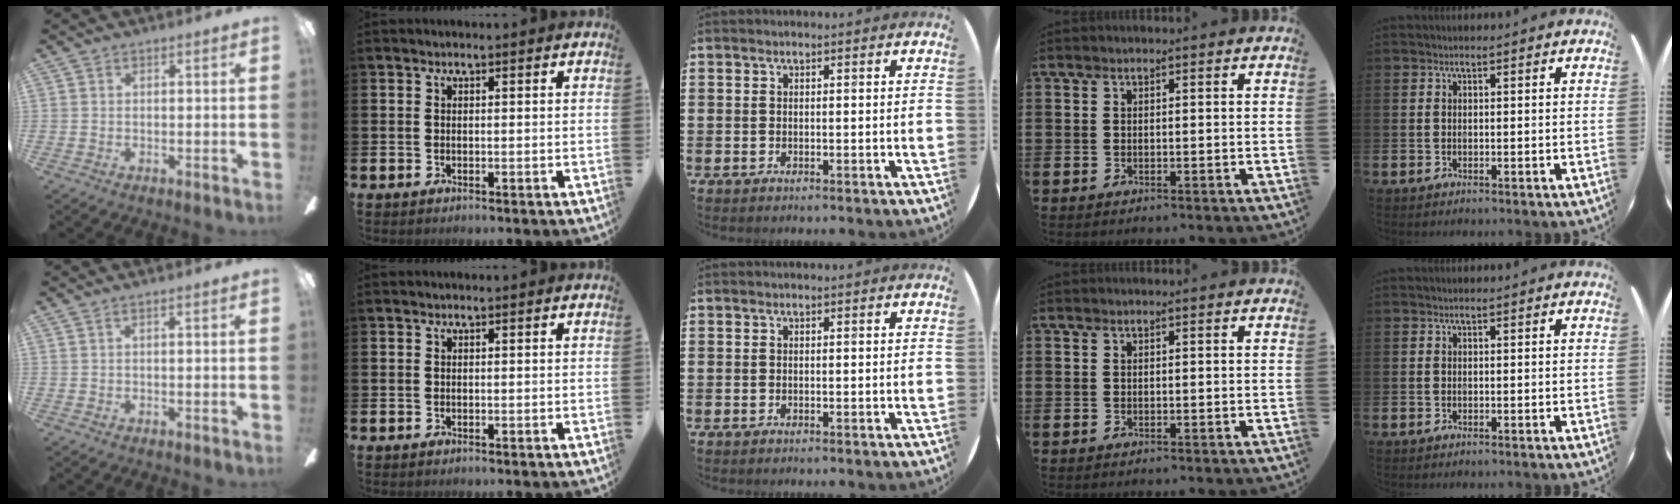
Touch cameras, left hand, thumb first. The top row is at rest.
{"thumb": {"total": 0.5, "force": [0.1, 0.1, 0.5], "torque": [-0.009, 0.001, 0.002]}}